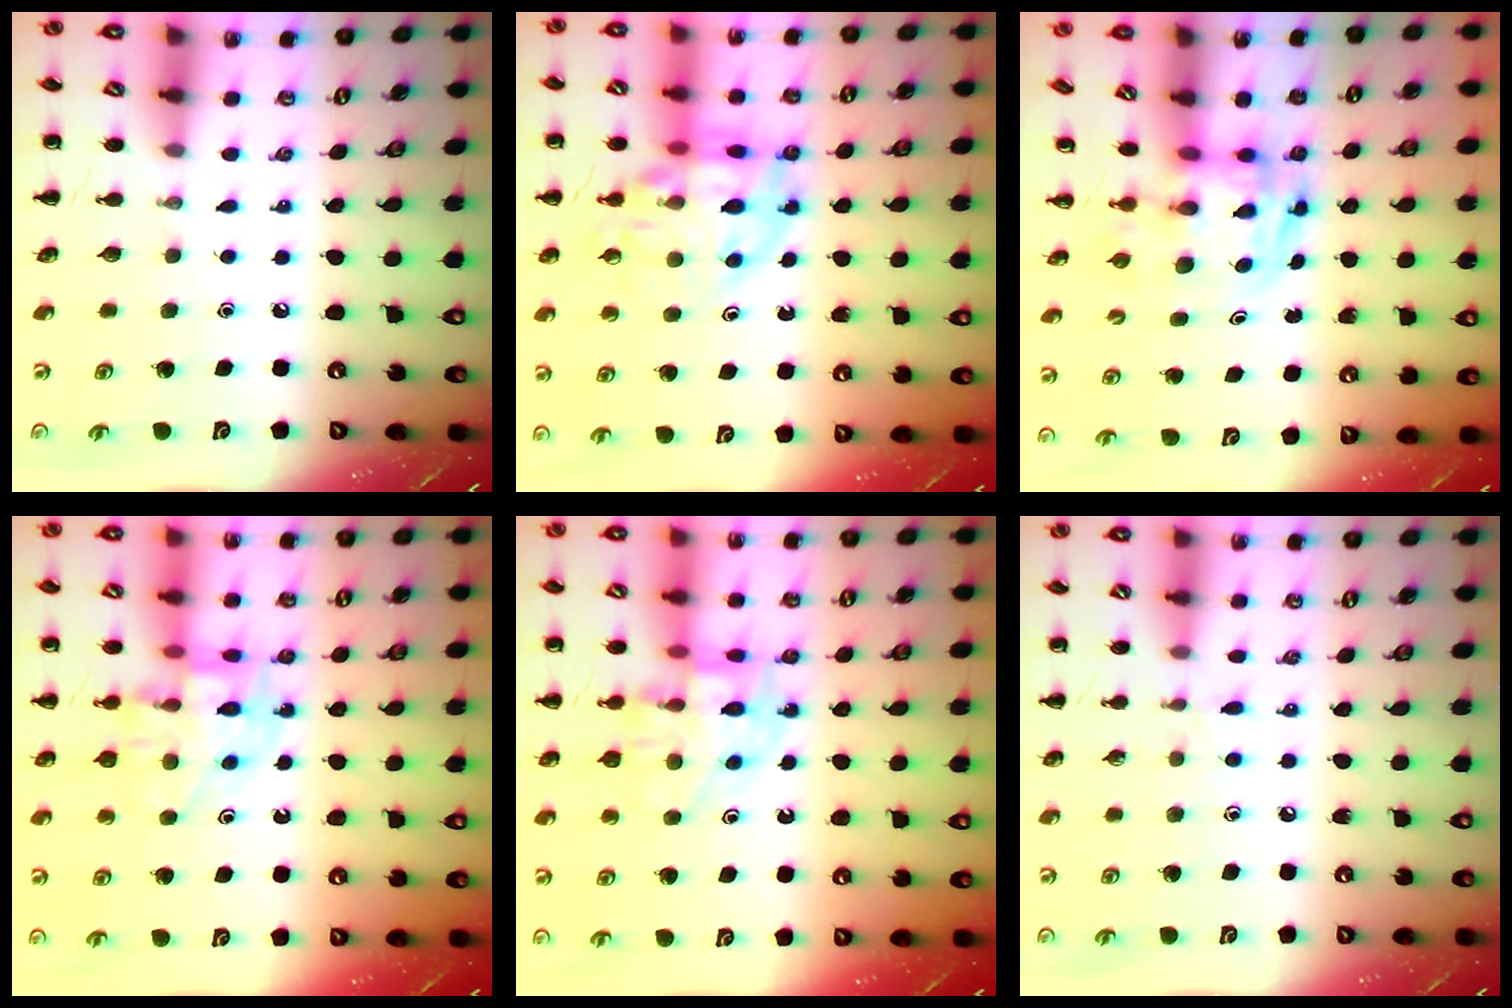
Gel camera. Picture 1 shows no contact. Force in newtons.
{"total": 13.9, "press": 13.5, "slide": 3.3}
{"total": 2.8, "press": 2.8, "slide": 0.5}
{"total": 13.2, "press": 12.9, "slide": 2.9}
{"total": 13.2, "press": 12.9, "slide": 2.9}
{"total": 5.4, "press": 5.0, "slide": 2.2}